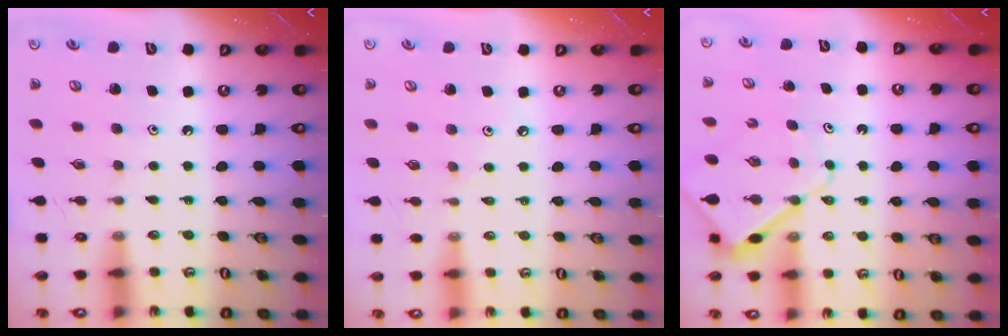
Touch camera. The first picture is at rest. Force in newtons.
{"total": 1.9, "press": 1.9, "slide": 0.5}
{"total": 8.4, "press": 8.3, "slide": 1.0}